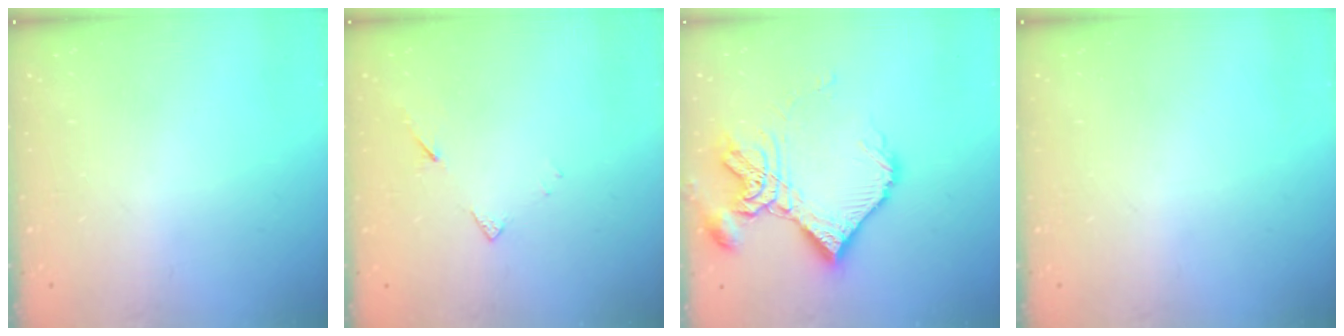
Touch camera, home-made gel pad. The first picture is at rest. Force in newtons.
{"total": 5.8, "press": 5.8, "slide": 0.7}
{"total": 17.2, "press": 17.1, "slide": 2.3}
{"total": 0.0}